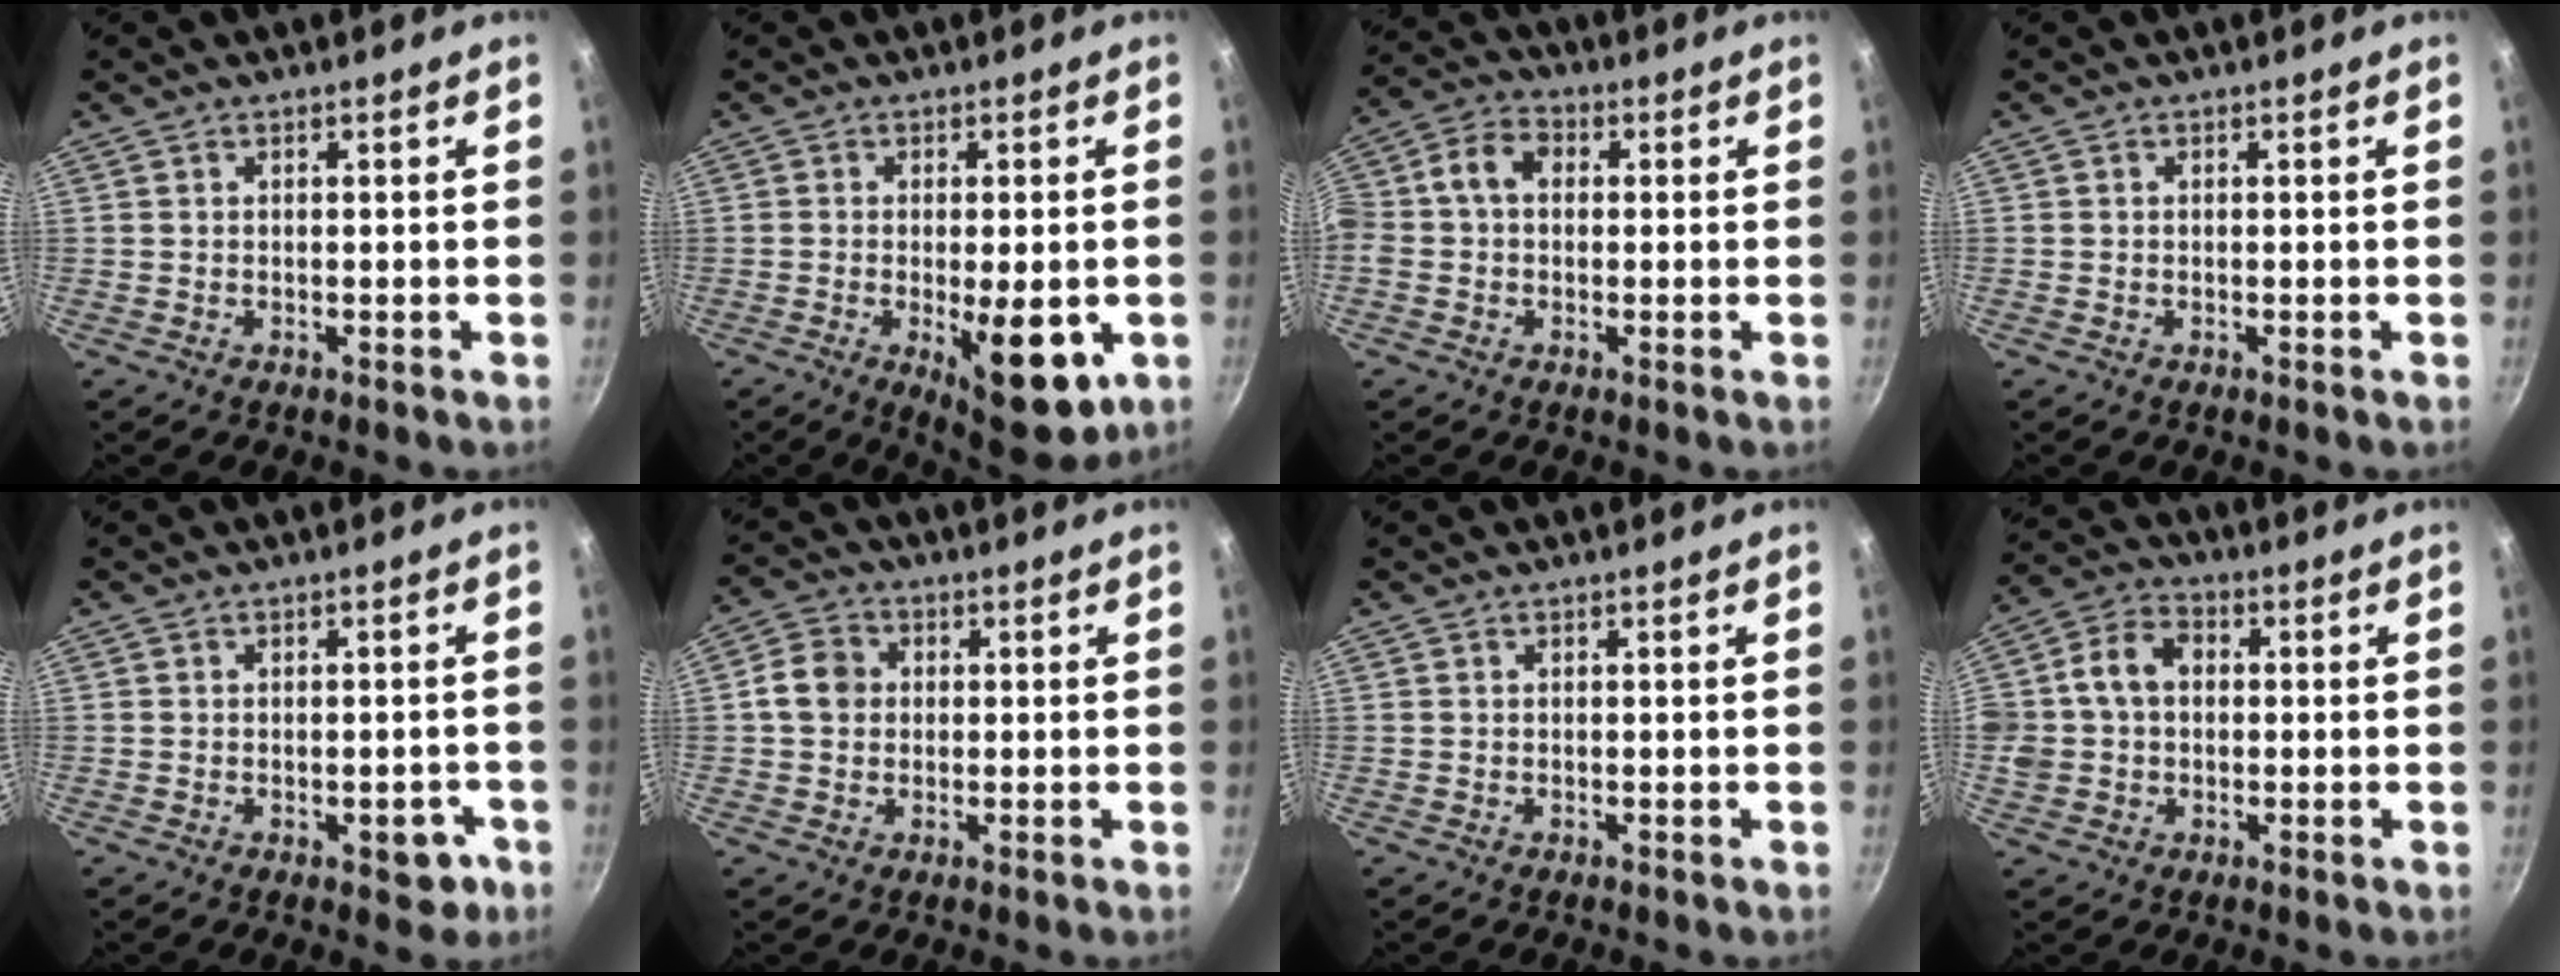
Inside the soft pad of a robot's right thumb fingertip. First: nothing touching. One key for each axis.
{"total": 12.4, "fx": -3.2, "fy": 4.7, "fz": 11.0, "tx": -0.132, "ty": -0.001, "tz": -0.033}
{"total": 7.5, "fx": 0.4, "fy": 5.8, "fz": 4.8, "tx": -0.085, "ty": 0.025, "tz": -0.014}
{"total": 0.0}
{"total": 4.4, "fx": -1.8, "fy": 2.4, "fz": 3.3, "tx": -0.016, "ty": 0.014, "tz": -0.017}
{"total": 5.6, "fx": 0.4, "fy": 4.9, "fz": 2.8, "tx": -0.033, "ty": 0.008, "tz": -0.006}
{"total": 0.0}
{"total": 10.4, "fx": 0.9, "fy": 8.1, "fz": 6.4, "tx": -0.105, "ty": 0.023, "tz": 0.002}